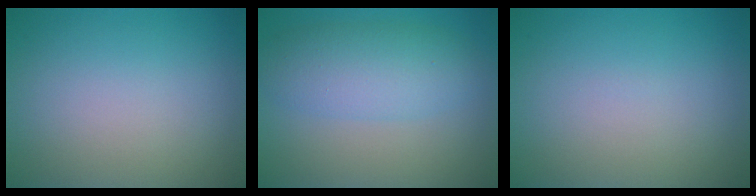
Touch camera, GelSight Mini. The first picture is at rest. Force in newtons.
{"total": 4.8, "press": 4.8, "slide": 0.0}
{"total": 0.0}